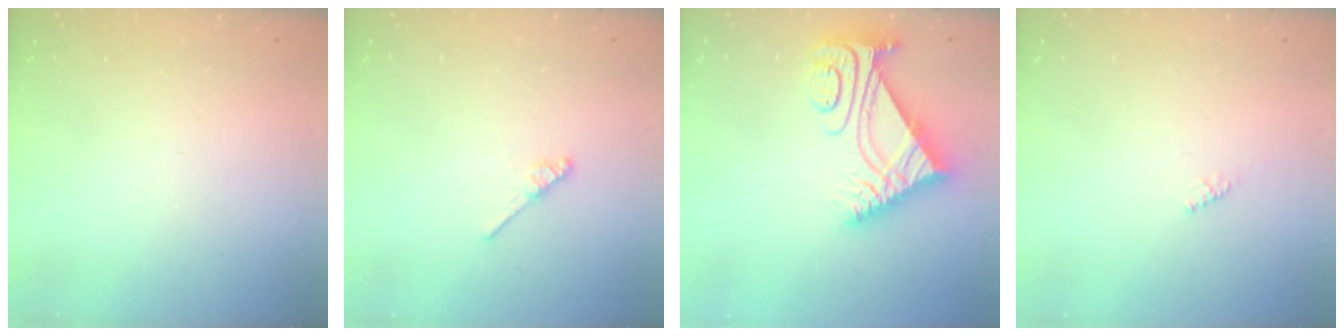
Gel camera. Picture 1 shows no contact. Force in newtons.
{"total": 3.7, "press": 3.7, "slide": 0.4}
{"total": 8.2, "press": 8.1, "slide": 0.7}
{"total": 1.6, "press": 1.5, "slide": 0.4}